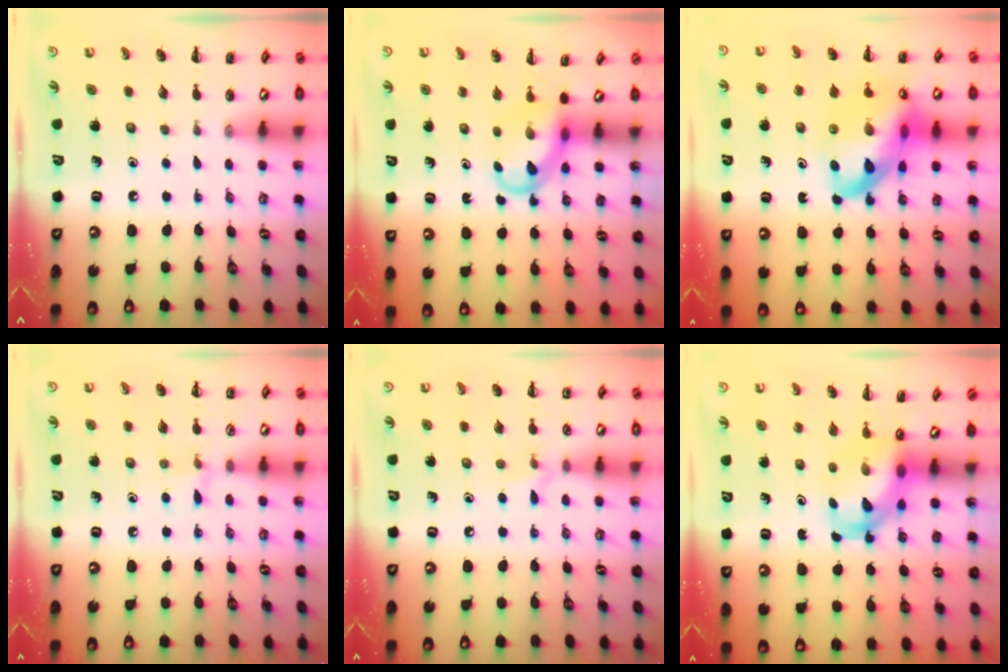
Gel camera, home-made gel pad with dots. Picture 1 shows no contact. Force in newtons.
{"total": 5.1, "press": 5.0, "slide": 0.4}
{"total": 20.5, "press": 20.2, "slide": 3.3}
{"total": 5.8, "press": 5.6, "slide": 1.8}
{"total": 5.8, "press": 5.5, "slide": 1.9}
{"total": 5.5, "press": 5.4, "slide": 1.1}